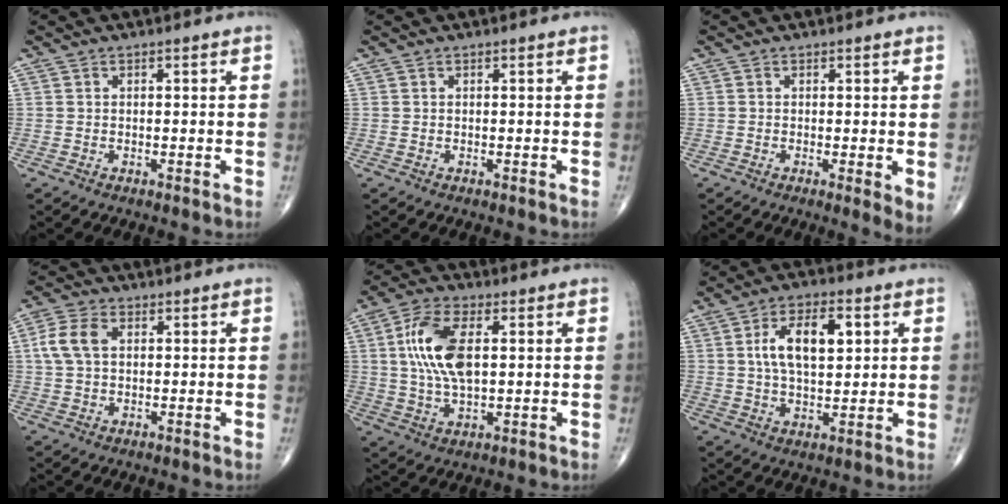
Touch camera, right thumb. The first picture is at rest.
{"total": 0.0}
{"total": 3.1, "force": [-0.2, 0.6, 3.0], "torque": [-0.048, -0.012, -0.007]}
{"total": 6.4, "force": [1.3, 4.0, 4.8], "torque": [-0.110, 0.013, 0.023]}
{"total": 14.2, "force": [2.4, 7.0, 12.1], "torque": [-0.248, 0.006, 0.045]}
{"total": 11.1, "force": [2.7, 5.5, 9.3], "torque": [-0.150, 0.002, 0.045]}